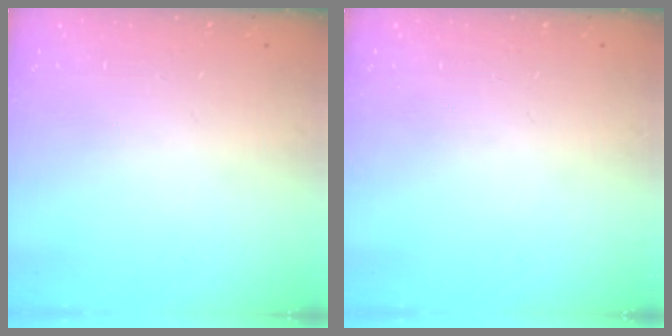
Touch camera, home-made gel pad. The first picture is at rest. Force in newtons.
{"total": 0.0}